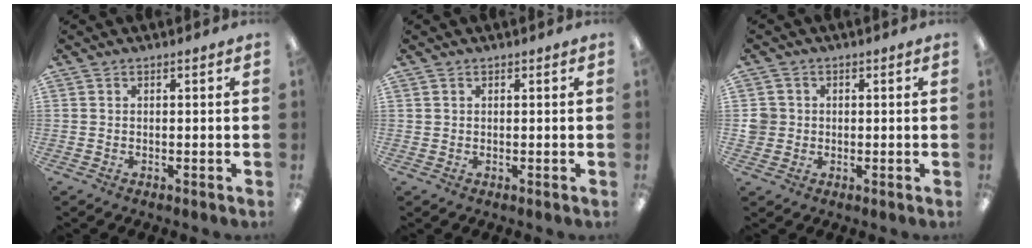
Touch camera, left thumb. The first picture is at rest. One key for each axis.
{"total": 0.7, "fx": 0.4, "fy": 0.6, "fz": 0.0, "tx": 0.001, "ty": 0.003, "tz": 0.007}
{"total": 3.8, "fx": 0.2, "fy": 3.8, "fz": 0.5, "tx": -0.009, "ty": 0.006, "tz": 0.003}